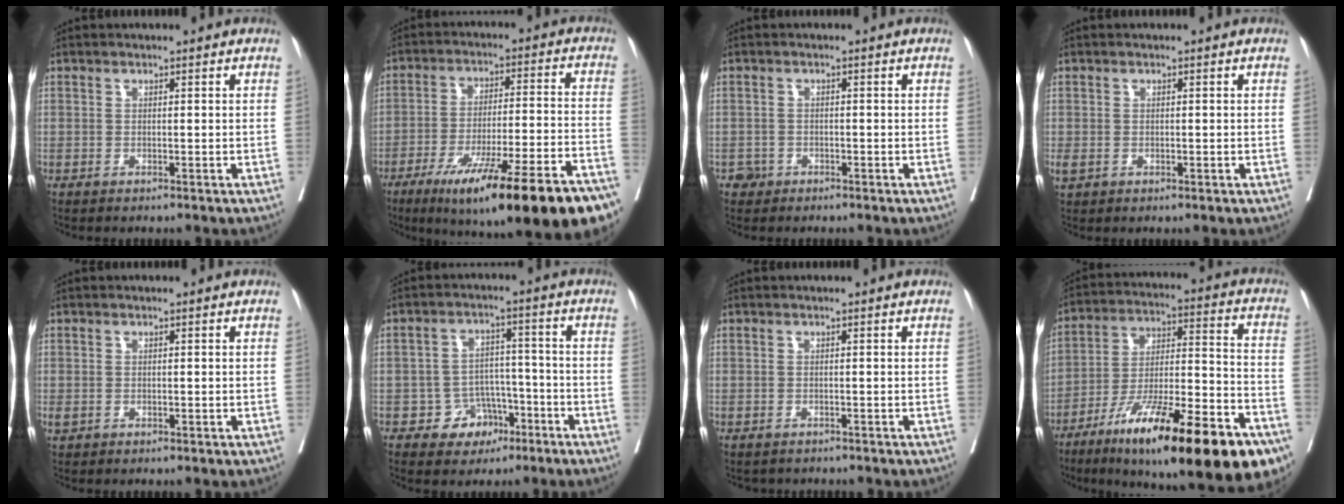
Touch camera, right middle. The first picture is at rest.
{"total": 25.8, "force": [-17.7, 2.4, 18.6], "torque": [-0.204, -0.012, -0.266]}
{"total": 1.5, "force": [-1.0, 1.1, -0.2], "torque": [0.003, 0.007, -0.019]}
{"total": 1.6, "force": [-0.2, 1.1, 1.1], "torque": [-0.034, 0.003, 0.001]}
{"total": 1.0, "force": [0.0, 0.7, 0.7], "torque": [-0.019, 0.003, 0.003]}
{"total": 6.1, "force": [-3.2, 4.9, 1.6], "torque": [-0.012, 0.017, -0.042]}
{"total": 0.9, "force": [-0.7, 0.5, 0.1], "torque": [-0.010, 0.000, -0.009]}
{"total": 28.8, "force": [-17.7, 4.6, 22.3], "torque": [-0.274, -0.011, -0.286]}